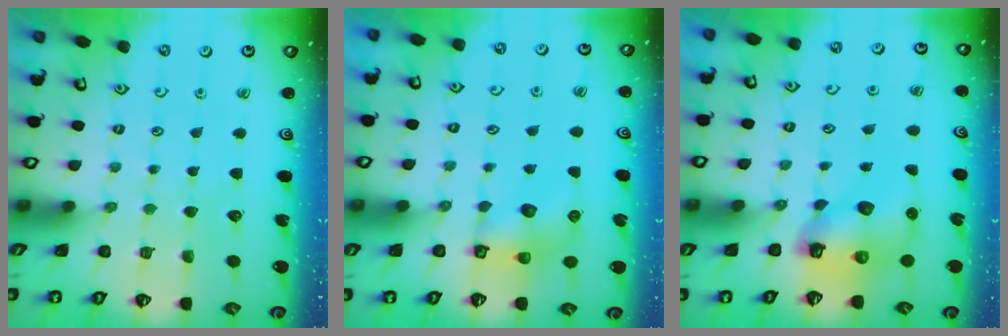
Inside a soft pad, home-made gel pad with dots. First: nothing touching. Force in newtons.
{"total": 6.6, "press": 6.6, "slide": 0.3}
{"total": 9.4, "press": 9.3, "slide": 1.4}